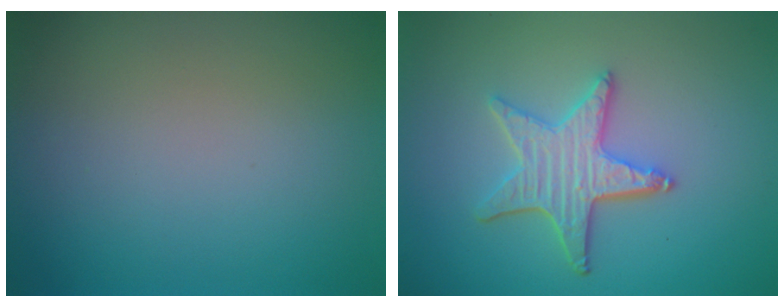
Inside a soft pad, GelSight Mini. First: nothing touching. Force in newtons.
{"total": 4.4, "press": 3.7, "slide": 2.3}